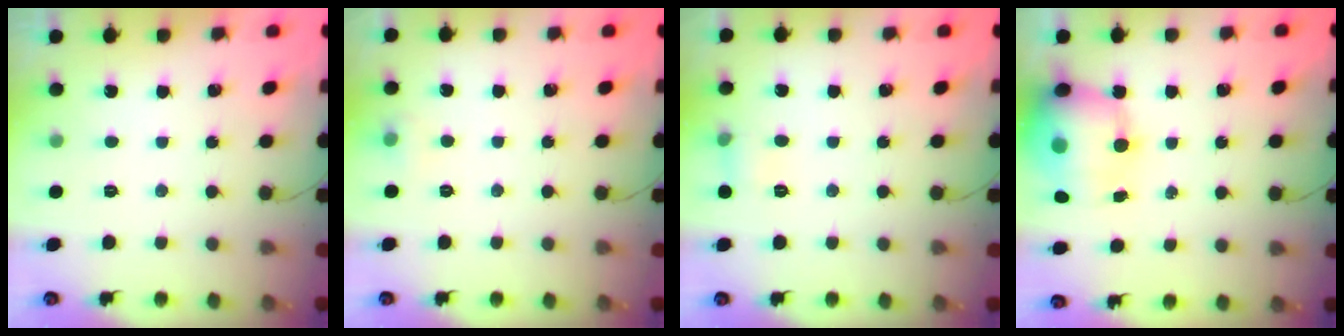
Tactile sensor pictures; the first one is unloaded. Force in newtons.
{"total": 4.6, "press": 4.4, "slide": 1.3}
{"total": 5.1, "press": 4.8, "slide": 1.6}
{"total": 17.1, "press": 16.5, "slide": 4.2}